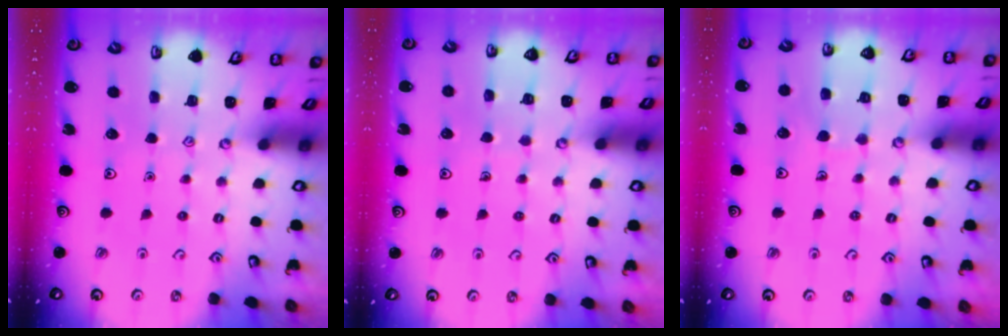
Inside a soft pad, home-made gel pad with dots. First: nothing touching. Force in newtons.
{"total": 3.2, "press": 3.2, "slide": 0.2}
{"total": 4.9, "press": 4.9, "slide": 0.3}